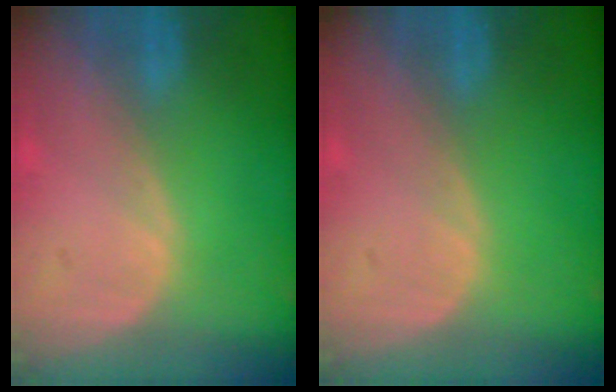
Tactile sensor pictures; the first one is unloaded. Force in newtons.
{"total": 0.0}